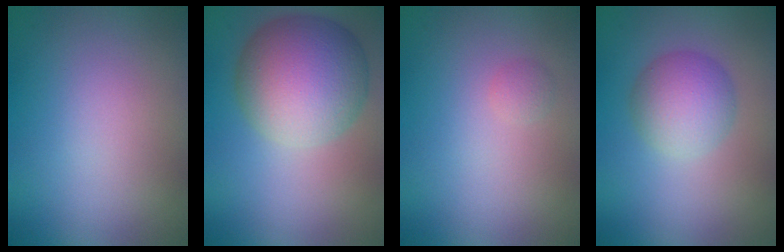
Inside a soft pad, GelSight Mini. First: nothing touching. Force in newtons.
{"total": 9.4, "press": 9.4, "slide": 0.2}
{"total": 0.7, "press": 0.7, "slide": 0.0}
{"total": 3.9, "press": 3.9, "slide": 0.1}